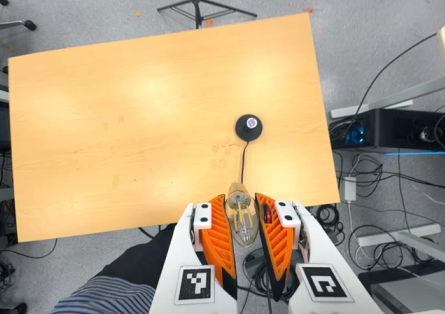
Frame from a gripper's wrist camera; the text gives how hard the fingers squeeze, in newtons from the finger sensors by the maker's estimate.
{"total": 21.2, "left": 24.5, "right": 18.0}